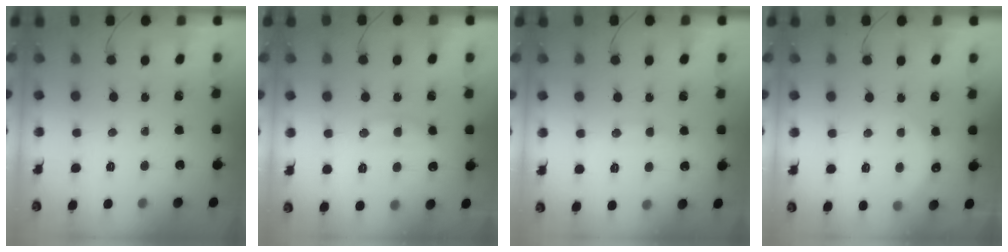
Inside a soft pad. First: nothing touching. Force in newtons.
{"total": 13.2, "press": 13.2, "slide": 0.7}
{"total": 7.3, "press": 7.2, "slide": 1.3}
{"total": 6.2, "press": 6.1, "slide": 1.3}